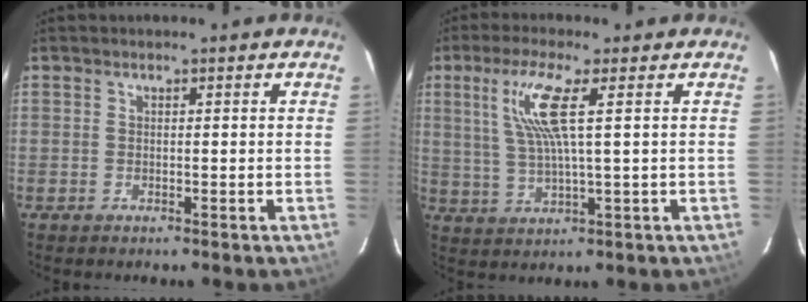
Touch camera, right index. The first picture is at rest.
{"total": 8.7, "force": [3.0, 0.4, 8.2], "torque": [-0.166, 0.000, 0.065]}